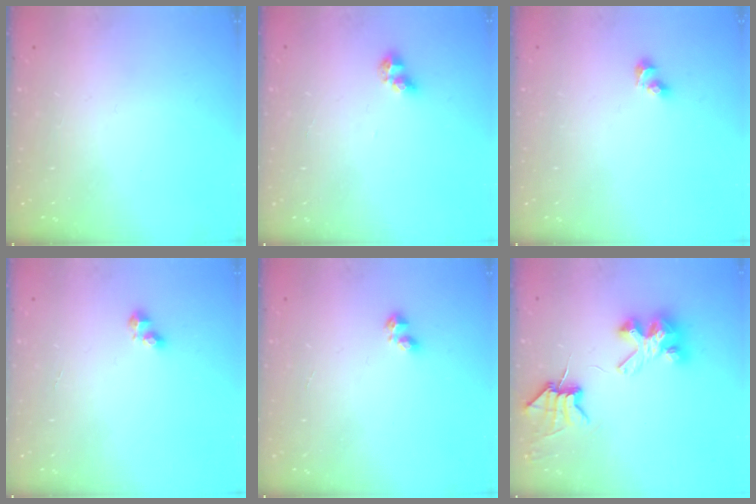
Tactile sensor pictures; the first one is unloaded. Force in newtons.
{"total": 4.7, "press": 4.7, "slide": 0.3}
{"total": 3.7, "press": 3.3, "slide": 1.5}
{"total": 3.1, "press": 3.1, "slide": 0.4}
{"total": 2.9, "press": 2.8, "slide": 0.5}
{"total": 7.5, "press": 7.5, "slide": 0.5}